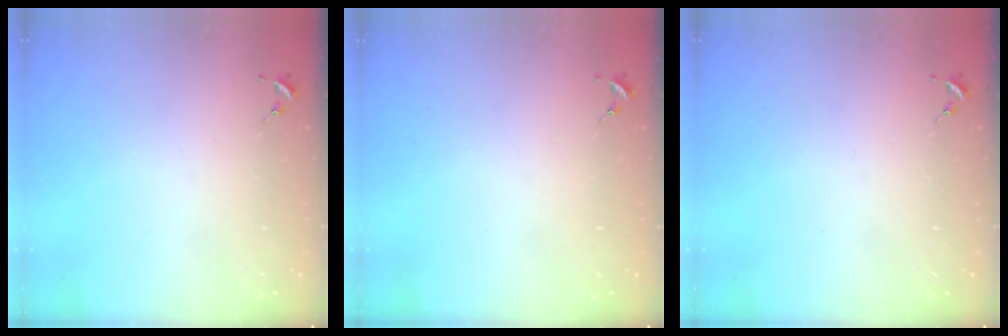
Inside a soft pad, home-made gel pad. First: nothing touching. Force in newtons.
{"total": 0.0}
{"total": 0.0}